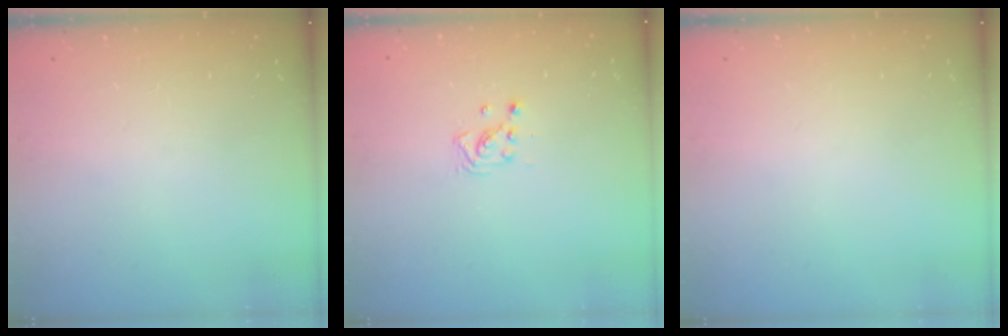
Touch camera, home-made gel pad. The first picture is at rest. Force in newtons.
{"total": 3.0, "press": 3.0, "slide": 0.5}
{"total": 0.0}